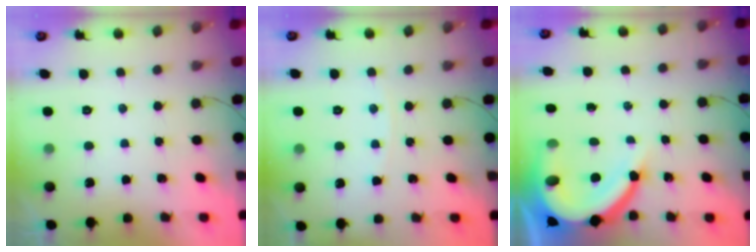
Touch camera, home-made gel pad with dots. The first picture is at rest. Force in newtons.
{"total": 2.7, "press": 2.7, "slide": 0.5}
{"total": 15.4, "press": 15.3, "slide": 1.8}